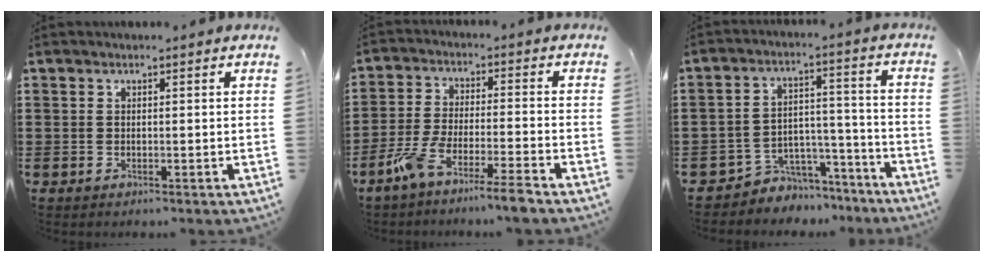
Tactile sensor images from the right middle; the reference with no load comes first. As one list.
[{"total": 7.3, "force": [-6.1, -0.4, 4.0], "torque": [-0.088, -0.017, -0.118]}, {"total": 5.3, "force": [-4.8, 2.4, 0.1], "torque": [-0.008, 0.018, -0.097]}]